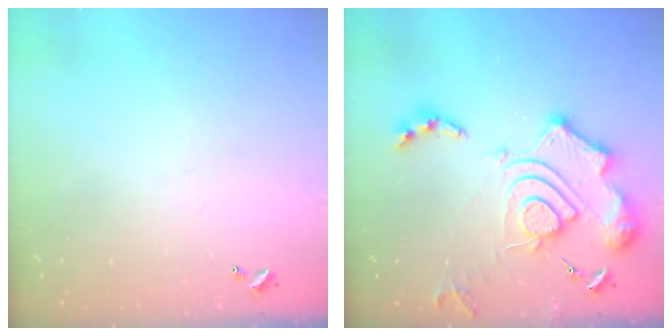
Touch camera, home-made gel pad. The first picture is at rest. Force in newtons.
{"total": 18.3, "press": 18.2, "slide": 1.7}